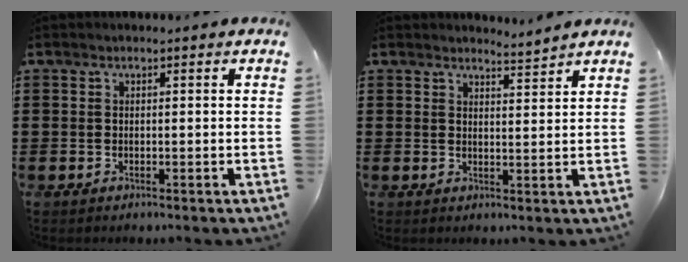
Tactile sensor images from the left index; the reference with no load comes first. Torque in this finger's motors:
{"motor_torque": [-0.15, -0.02, -0.02, -0.01]}